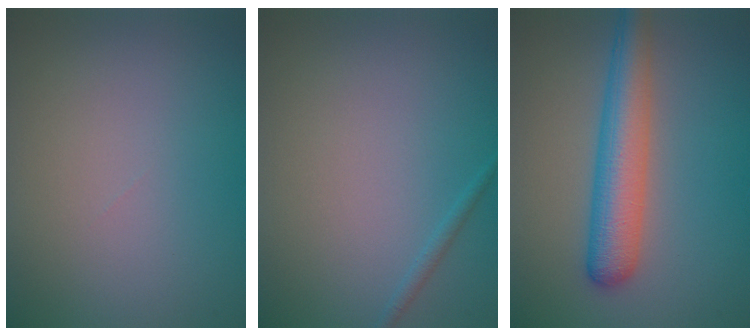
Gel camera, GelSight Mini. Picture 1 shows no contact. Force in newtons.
{"total": 0.6, "press": 0.6, "slide": 0.1}
{"total": 5.3, "press": 5.3, "slide": 0.2}